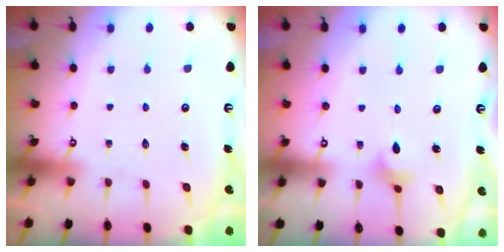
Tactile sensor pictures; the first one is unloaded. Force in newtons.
{"total": 3.4, "press": 3.4, "slide": 0.5}